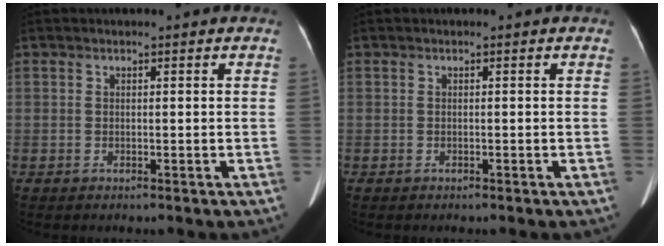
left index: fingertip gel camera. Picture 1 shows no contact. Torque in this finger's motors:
{"motor_torque": [-0.15, -0.08, -0.01, -0.01]}